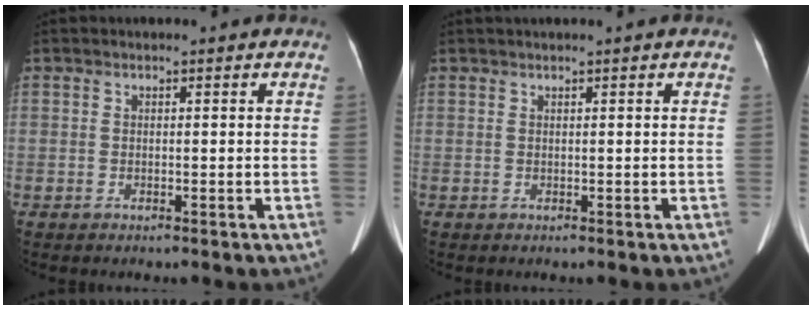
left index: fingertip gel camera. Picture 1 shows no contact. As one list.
[{"total": 1.1, "force": [0.9, -0.2, 0.6], "torque": [-0.009, 0.019, 0.021]}]